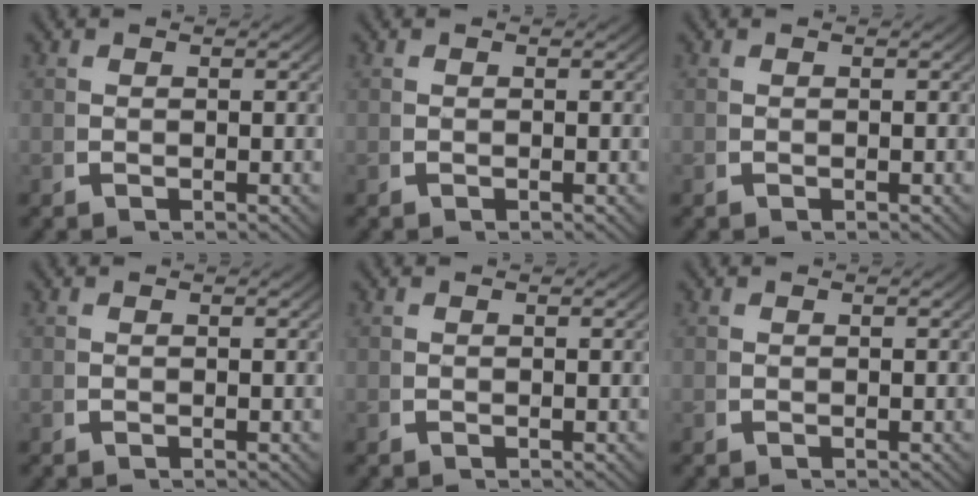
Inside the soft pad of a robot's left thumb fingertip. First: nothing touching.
{"total": 0.0}
{"total": 0.0}
{"total": 0.0}
{"total": 0.0}
{"total": 0.0}